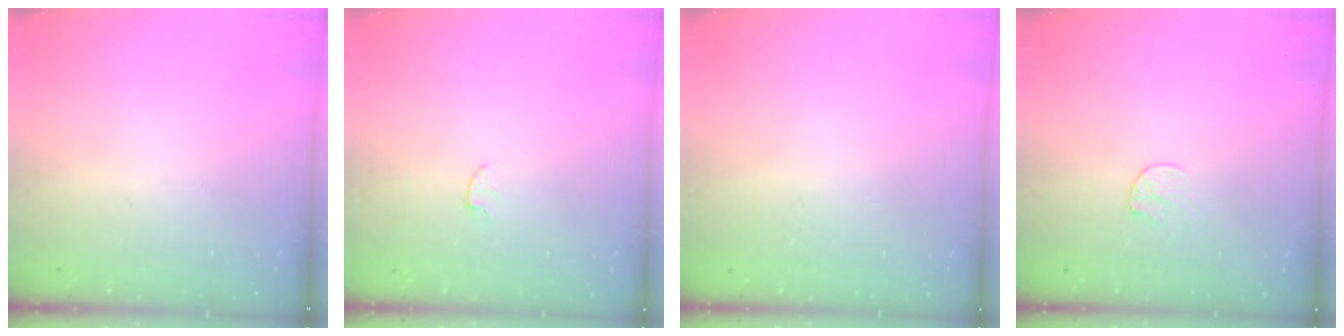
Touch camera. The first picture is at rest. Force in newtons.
{"total": 2.9, "press": 2.9, "slide": 0.3}
{"total": 0.5, "press": 0.5, "slide": 0.1}
{"total": 4.8, "press": 4.8, "slide": 0.4}